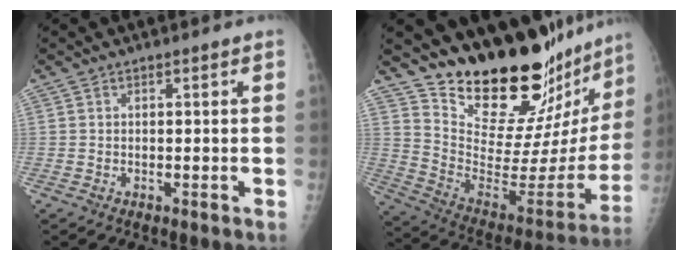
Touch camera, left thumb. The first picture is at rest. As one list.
[{"total": 27.0, "force": [24.1, 5.7, 10.7], "torque": [-0.131, -0.208, 0.349]}]